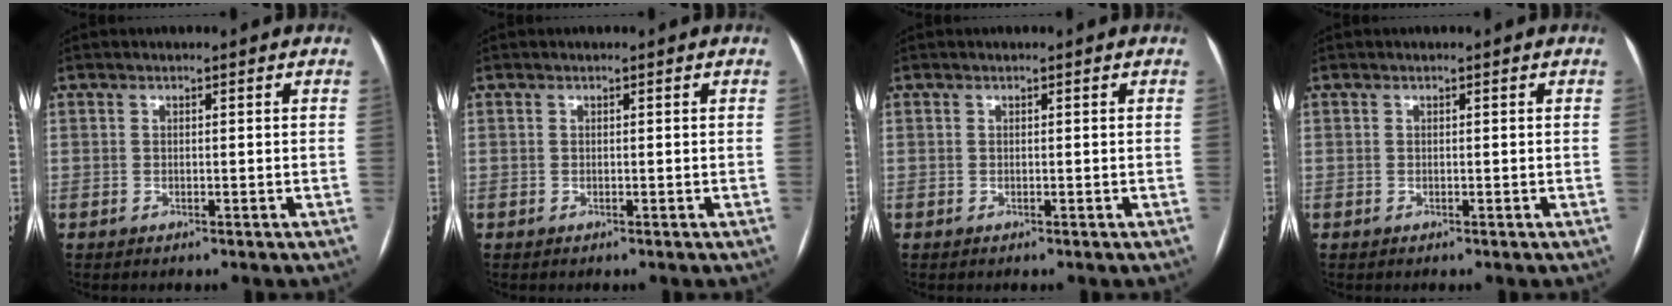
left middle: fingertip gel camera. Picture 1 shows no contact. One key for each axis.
{"total": 0.0}
{"total": 0.0}
{"total": 0.0}